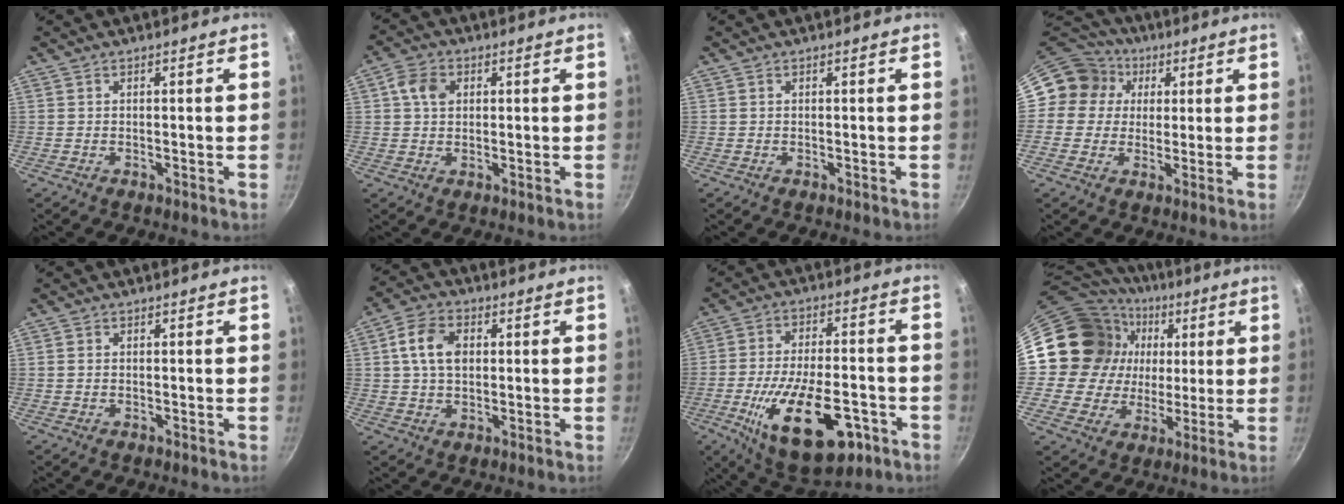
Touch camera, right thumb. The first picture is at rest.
{"total": 5.1, "force": [1.2, 3.9, 3.1], "torque": [-0.046, 0.005, 0.015]}
{"total": 0.0}
{"total": 11.1, "force": [2.8, 10.2, 3.3], "torque": [-0.028, 0.015, 0.028]}
{"total": 0.5, "force": [0.0, 0.4, 0.3], "torque": [-0.006, 0.003, -0.001]}
{"total": 8.4, "force": [1.5, 5.8, 5.9], "torque": [-0.097, 0.012, 0.021]}
{"total": 20.9, "force": [-8.0, 9.8, 16.6], "torque": [-0.257, 0.020, -0.117]}
{"total": 19.5, "force": [3.9, 17.6, 7.3], "torque": [-0.108, 0.013, 0.067]}